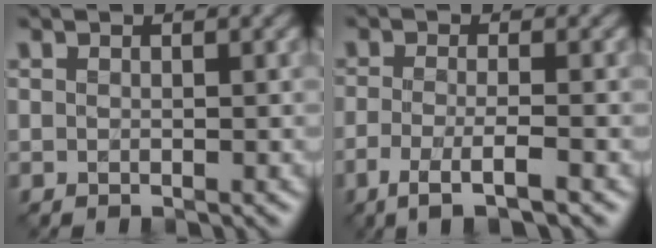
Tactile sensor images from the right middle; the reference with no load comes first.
{"total": 3.9, "force": [-2.0, 0.7, 3.2], "torque": [-0.061, -0.009, -0.044]}